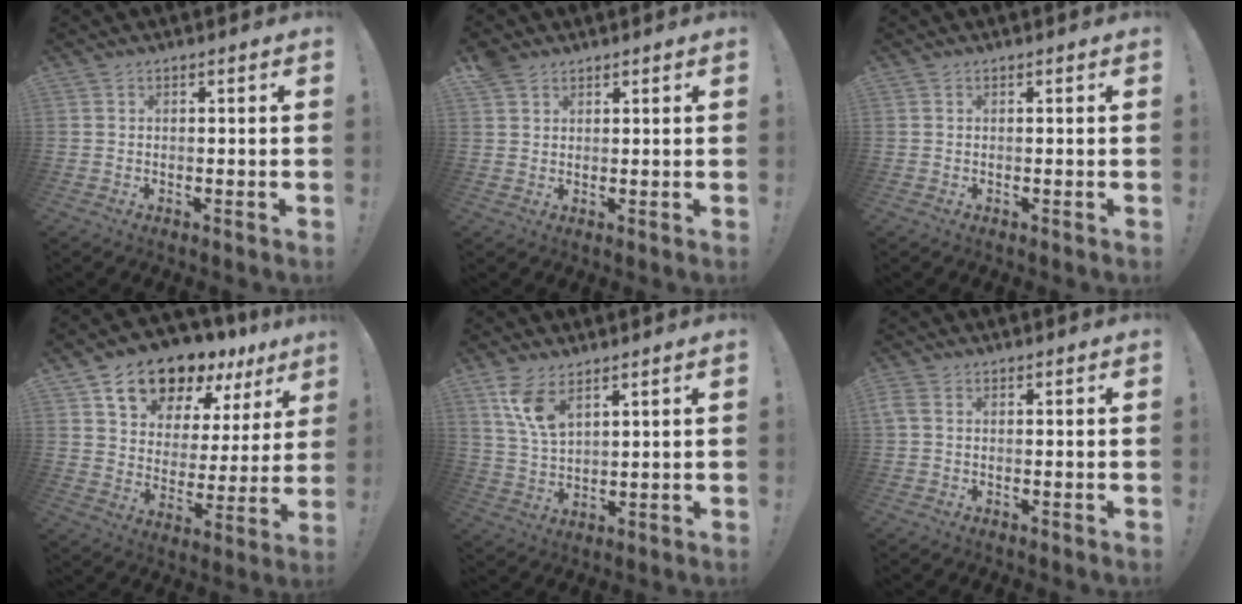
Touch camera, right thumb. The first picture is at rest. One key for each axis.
{"total": 3.4, "fx": 2.5, "fy": 2.2, "fz": 0.9, "tx": -0.013, "ty": -0.011, "tz": 0.046}
{"total": 0.0}
{"total": 15.8, "fx": 13.0, "fy": 6.9, "fz": 5.8, "tx": -0.096, "ty": -0.102, "tz": 0.231}
{"total": 8.5, "fx": 5.6, "fy": 3.5, "fz": 5.3, "tx": -0.108, "ty": -0.028, "tz": 0.103}
{"total": 0.9, "fx": 0.4, "fy": 0.6, "fz": 0.6, "tx": -0.016, "ty": 0.004, "tz": 0.008}